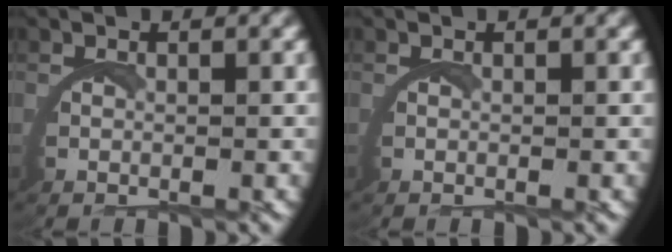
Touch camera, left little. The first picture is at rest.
{"total": 0.0}